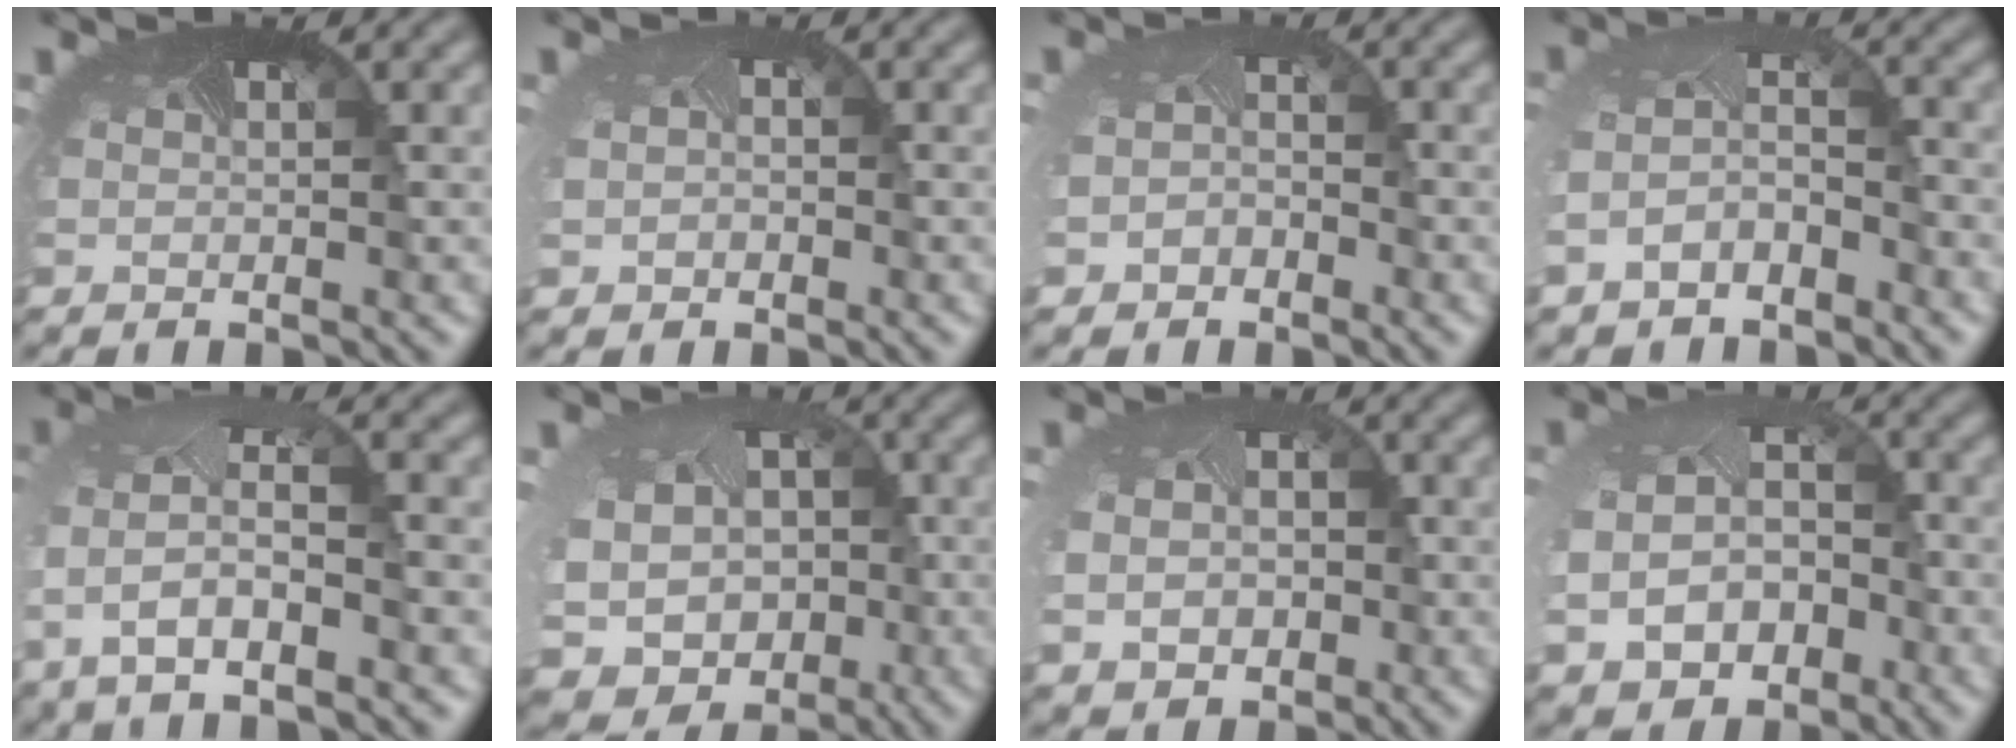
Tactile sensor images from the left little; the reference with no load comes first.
{"total": 1.5, "force": [-0.1, 1.4, 0.5], "torque": [-0.010, -0.005, 0.003]}
{"total": 2.1, "force": [-1.1, 1.7, 0.6], "torque": [-0.015, -0.014, -0.019]}
{"total": 2.8, "force": [-2.1, 1.4, 1.1], "torque": [-0.040, -0.008, -0.050]}
{"total": 6.0, "force": [-1.3, 2.6, 5.3], "torque": [-0.126, -0.009, -0.027]}
{"total": 11.7, "force": [-2.8, 9.6, 6.0], "torque": [-0.131, -0.046, -0.035]}
{"total": 5.8, "force": [-0.7, 4.8, 3.3], "torque": [-0.060, -0.024, -0.004]}
{"total": 6.6, "force": [-1.9, 5.1, 3.7], "torque": [-0.091, -0.041, -0.014]}